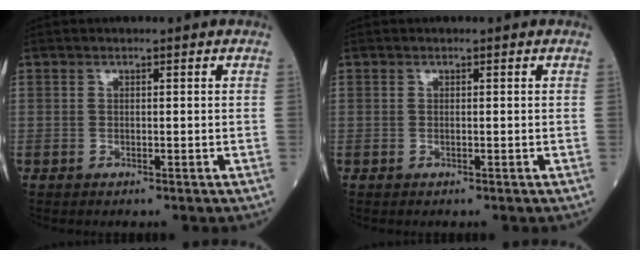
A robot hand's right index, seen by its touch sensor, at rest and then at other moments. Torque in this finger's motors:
{"motor_torque": [0.18, -0.01, 0.08, 0.01]}